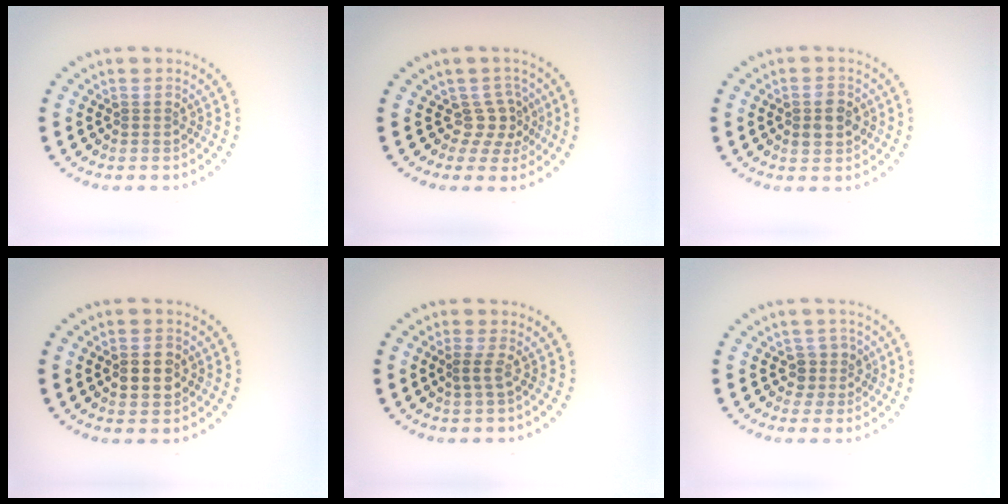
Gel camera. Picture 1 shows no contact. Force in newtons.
{"total": 2.3, "press": 1.6, "slide": 1.7}
{"total": 2.8, "press": 2.8, "slide": 0.1}
{"total": 2.6, "press": 2.6, "slide": 0.2}
{"total": 1.3, "press": 0.9, "slide": 0.9}
{"total": 1.9, "press": 1.6, "slide": 1.1}